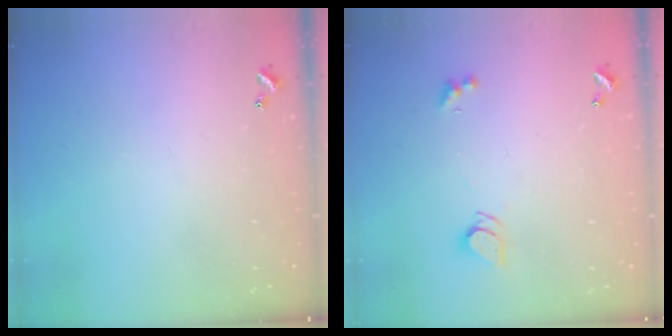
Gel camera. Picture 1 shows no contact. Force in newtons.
{"total": 2.3, "press": 2.3, "slide": 0.2}